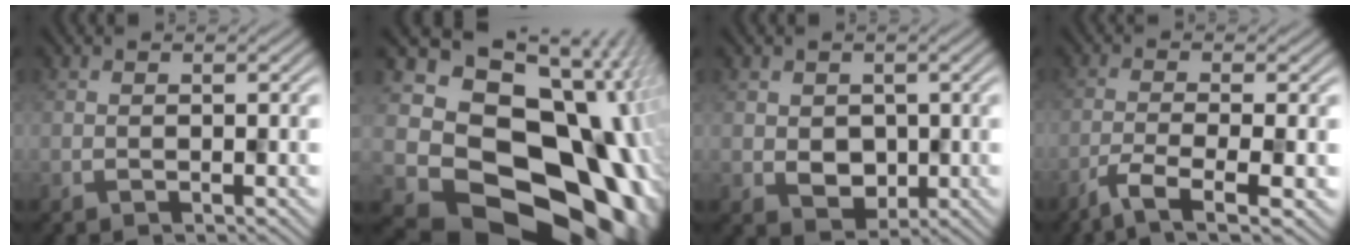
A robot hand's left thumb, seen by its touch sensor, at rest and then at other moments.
{"total": 19.0, "force": [-3.3, 15.1, 11.0], "torque": [-0.193, -0.062, -0.016]}
{"total": 2.8, "force": [0.3, 2.7, 0.7], "torque": [-0.023, -0.014, 0.012]}
{"total": 5.8, "force": [-3.8, 1.2, 4.1], "torque": [-0.070, -0.006, -0.061]}